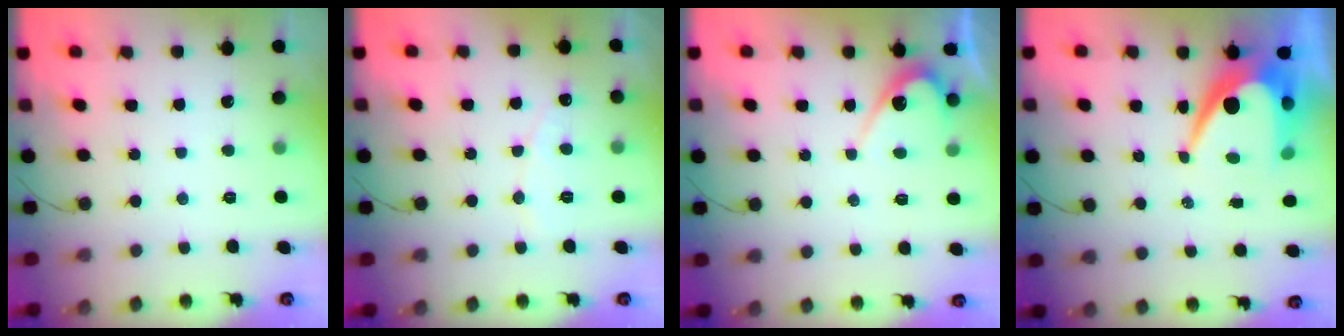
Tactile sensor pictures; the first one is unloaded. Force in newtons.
{"total": 5.3, "press": 5.2, "slide": 0.2}
{"total": 5.8, "press": 5.8, "slide": 0.4}
{"total": 11.2, "press": 11.1, "slide": 0.9}